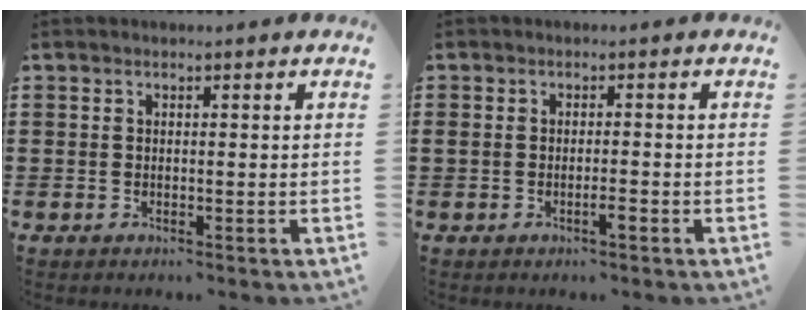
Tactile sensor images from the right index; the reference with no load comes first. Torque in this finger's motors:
{"motor_torque": [0.84, -0.29, 0.12, 0.06]}